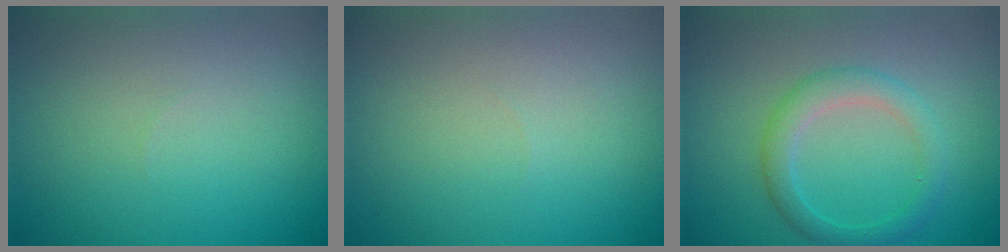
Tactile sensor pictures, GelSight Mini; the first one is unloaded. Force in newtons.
{"total": 0.0}
{"total": 2.8, "press": 2.8, "slide": 0.0}